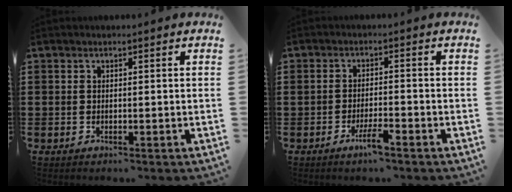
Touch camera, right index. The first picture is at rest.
{"total": 3.4, "force": [-2.2, 0.4, 2.5], "torque": [-0.057, -0.005, -0.042]}